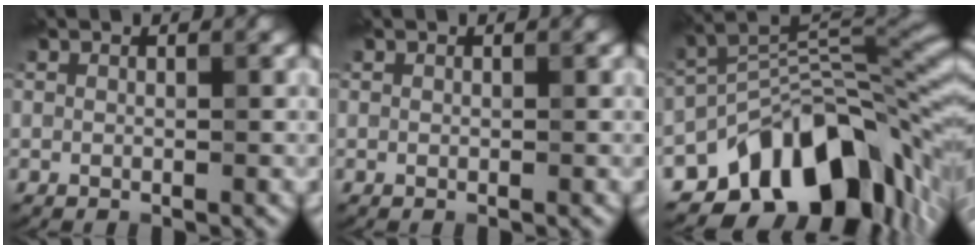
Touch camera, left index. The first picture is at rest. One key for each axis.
{"total": 0.0}
{"total": 12.8, "fx": -6.6, "fy": 6.7, "fz": 8.6, "tx": -0.116, "ty": 0.004, "tz": -0.123}